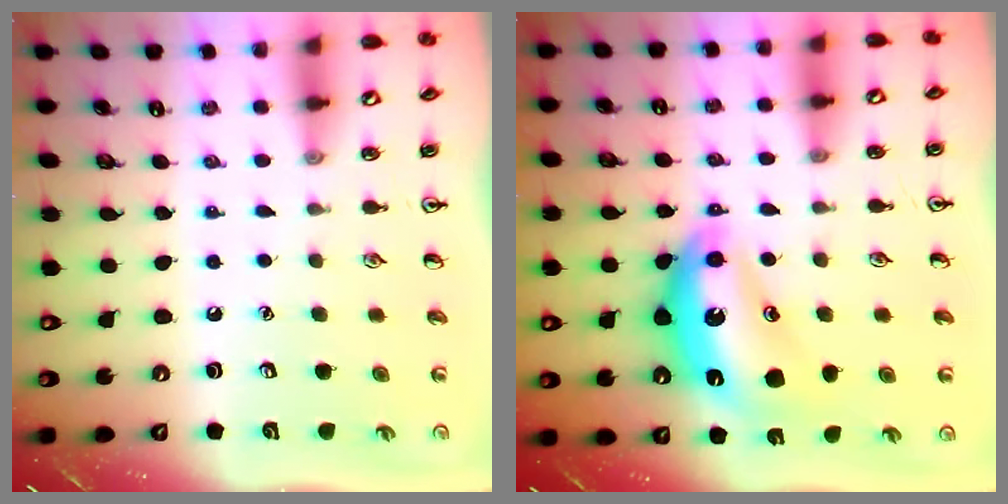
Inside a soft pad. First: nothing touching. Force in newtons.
{"total": 15.0, "press": 15.0, "slide": 0.8}